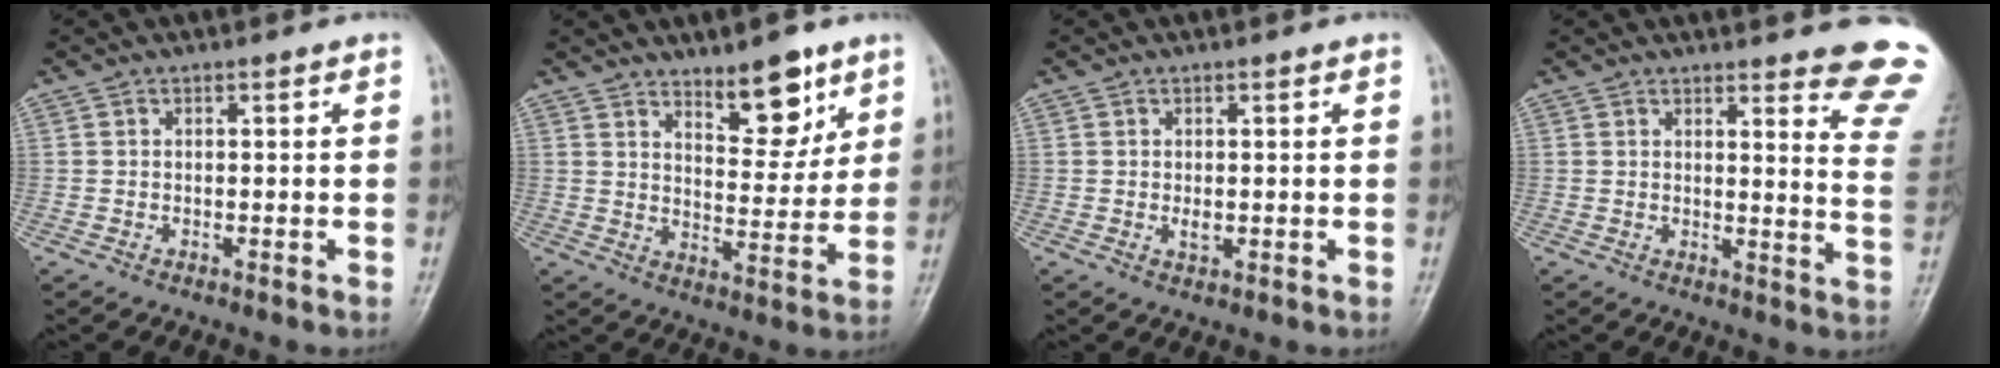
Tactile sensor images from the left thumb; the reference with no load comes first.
{"total": 9.9, "force": [6.7, 4.0, 6.1], "torque": [-0.058, -0.051, 0.107]}
{"total": 1.7, "force": [0.1, 1.0, 1.4], "torque": [-0.019, -0.004, 0.003]}
{"total": 12.6, "force": [11.0, 1.9, 5.8], "torque": [-0.035, -0.105, 0.102]}